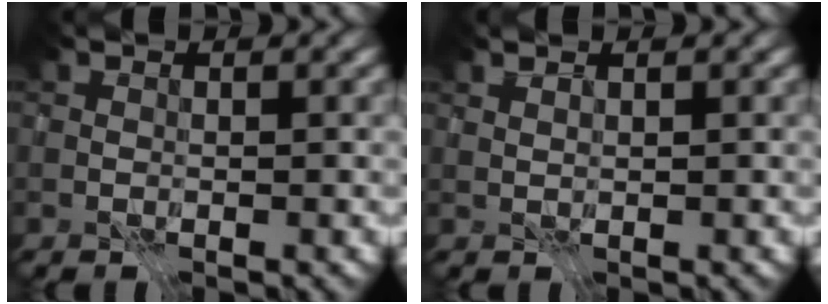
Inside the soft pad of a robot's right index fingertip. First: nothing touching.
{"total": 0.7, "force": [0.6, -0.1, 0.3], "torque": [-0.006, 0.001, 0.015]}